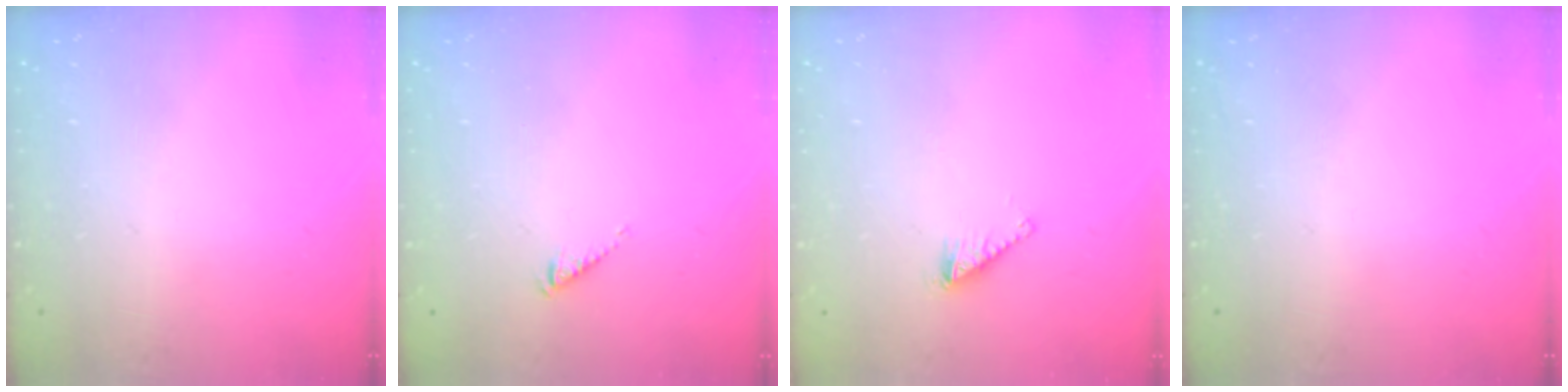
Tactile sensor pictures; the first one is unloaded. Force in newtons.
{"total": 0.8, "press": 0.8, "slide": 0.1}
{"total": 1.7, "press": 1.7, "slide": 0.2}
{"total": 0.0}